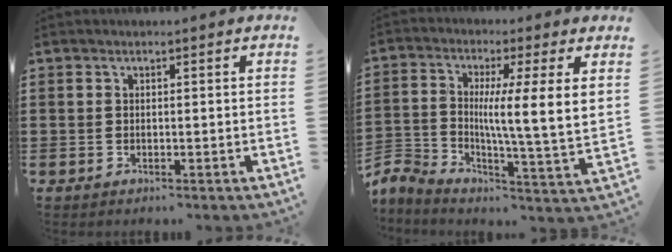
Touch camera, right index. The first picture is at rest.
{"total": 7.2, "force": [1.7, 0.5, 7.0], "torque": [-0.135, -0.023, 0.023]}